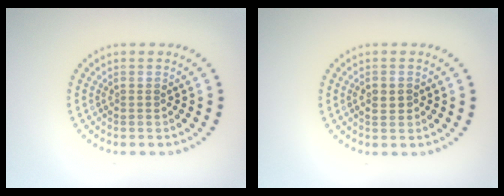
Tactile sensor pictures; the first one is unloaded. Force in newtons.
{"total": 1.6, "press": 1.5, "slide": 0.3}